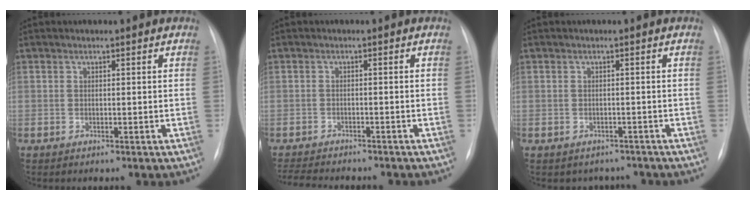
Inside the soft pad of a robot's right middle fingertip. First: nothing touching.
{"total": 9.6, "force": [-8.6, 2.0, 3.7], "torque": [-0.060, -0.009, -0.120]}
{"total": 3.1, "force": [-2.6, 1.6, -0.3], "torque": [0.006, 0.014, -0.034]}